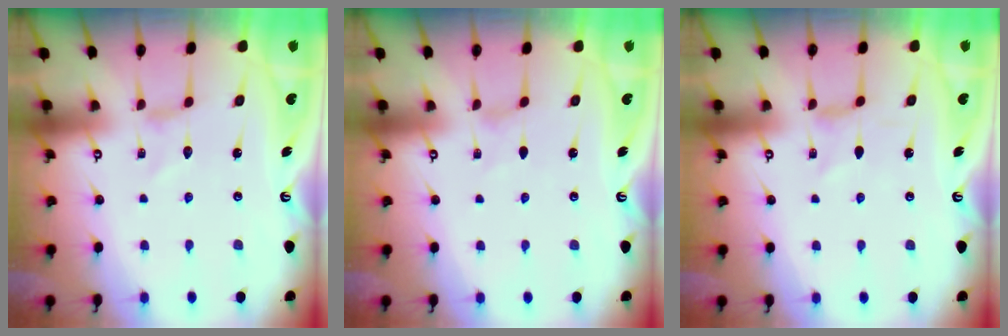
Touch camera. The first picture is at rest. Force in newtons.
{"total": 0.0}
{"total": 0.0}